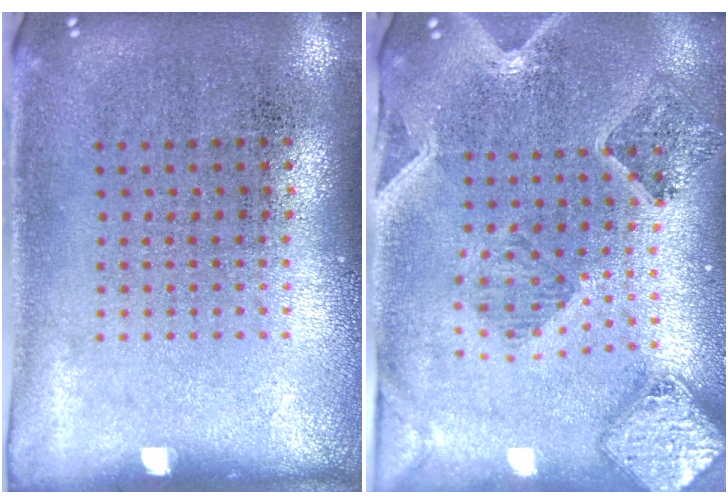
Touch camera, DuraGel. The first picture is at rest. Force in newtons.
{"total": 1.7, "press": 1.6, "slide": 0.4}